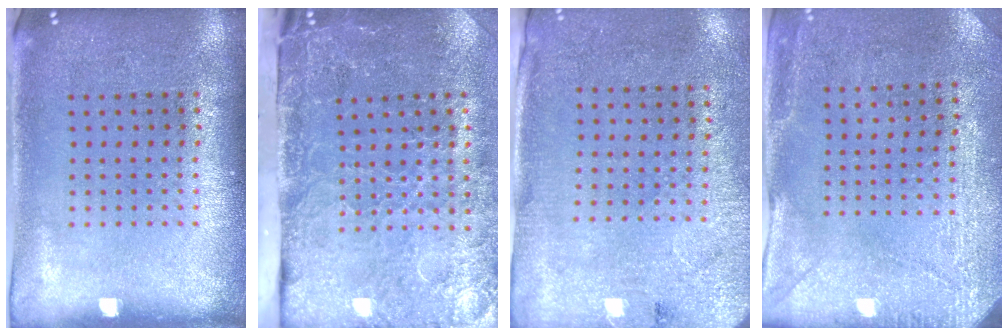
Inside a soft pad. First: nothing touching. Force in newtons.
{"total": 4.8, "press": 3.6, "slide": 3.1}
{"total": 2.6, "press": 2.2, "slide": 1.4}
{"total": 2.9, "press": 2.6, "slide": 1.3}